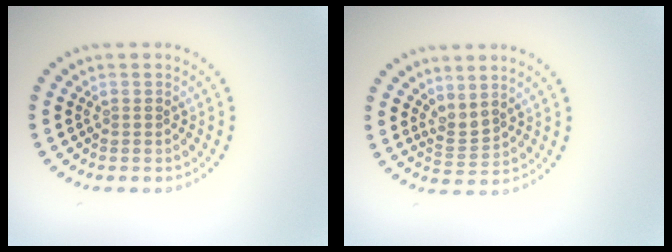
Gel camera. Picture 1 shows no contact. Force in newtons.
{"total": 1.7, "press": 1.2, "slide": 1.2}